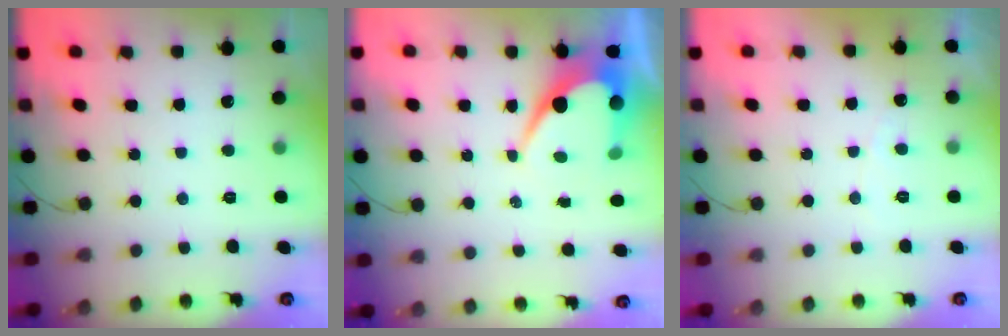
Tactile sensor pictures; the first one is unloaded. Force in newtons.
{"total": 8.8, "press": 8.8, "slide": 0.7}
{"total": 3.0, "press": 3.0, "slide": 0.1}